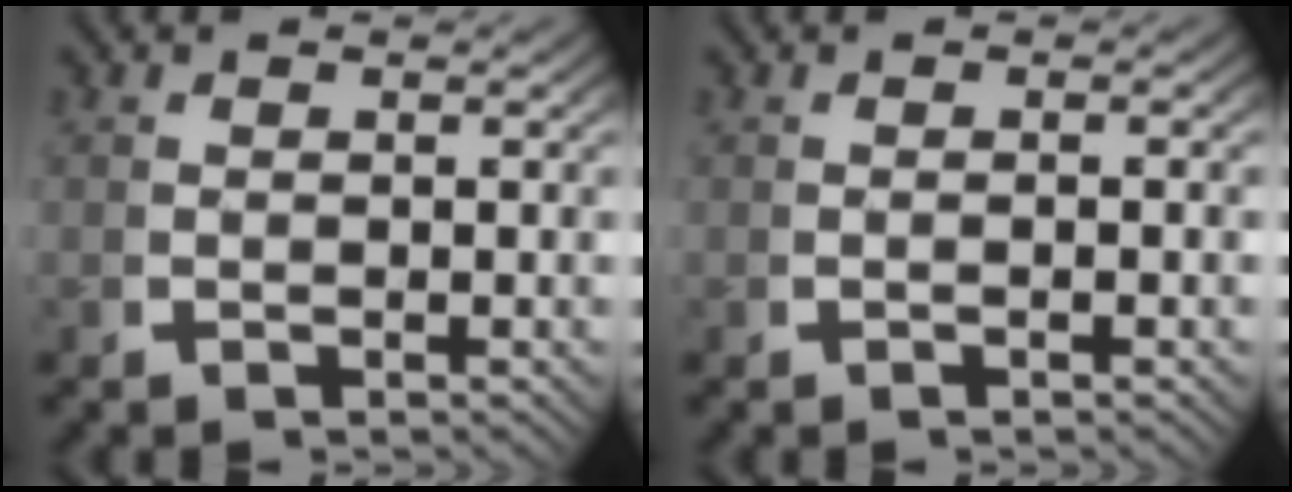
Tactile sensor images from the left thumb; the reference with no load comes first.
{"total": 0.7, "force": [-0.3, -0.1, 0.6], "torque": [-0.014, 0.010, -0.007]}